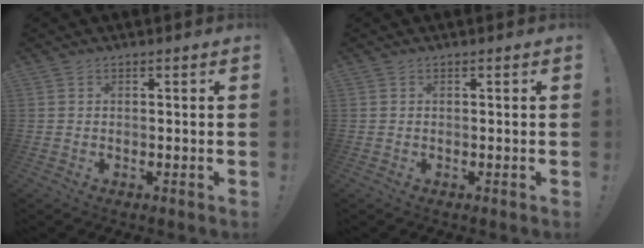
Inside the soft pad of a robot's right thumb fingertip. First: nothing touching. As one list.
[{"total": 0.0}]